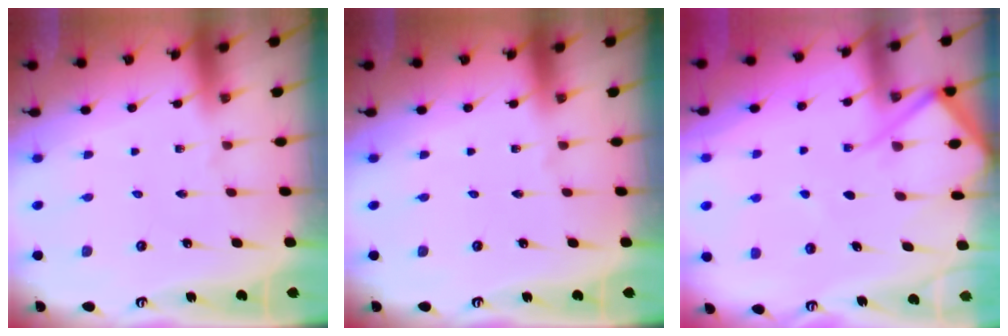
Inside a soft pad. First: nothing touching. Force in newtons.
{"total": 0.0}
{"total": 7.7, "press": 7.6, "slide": 0.9}